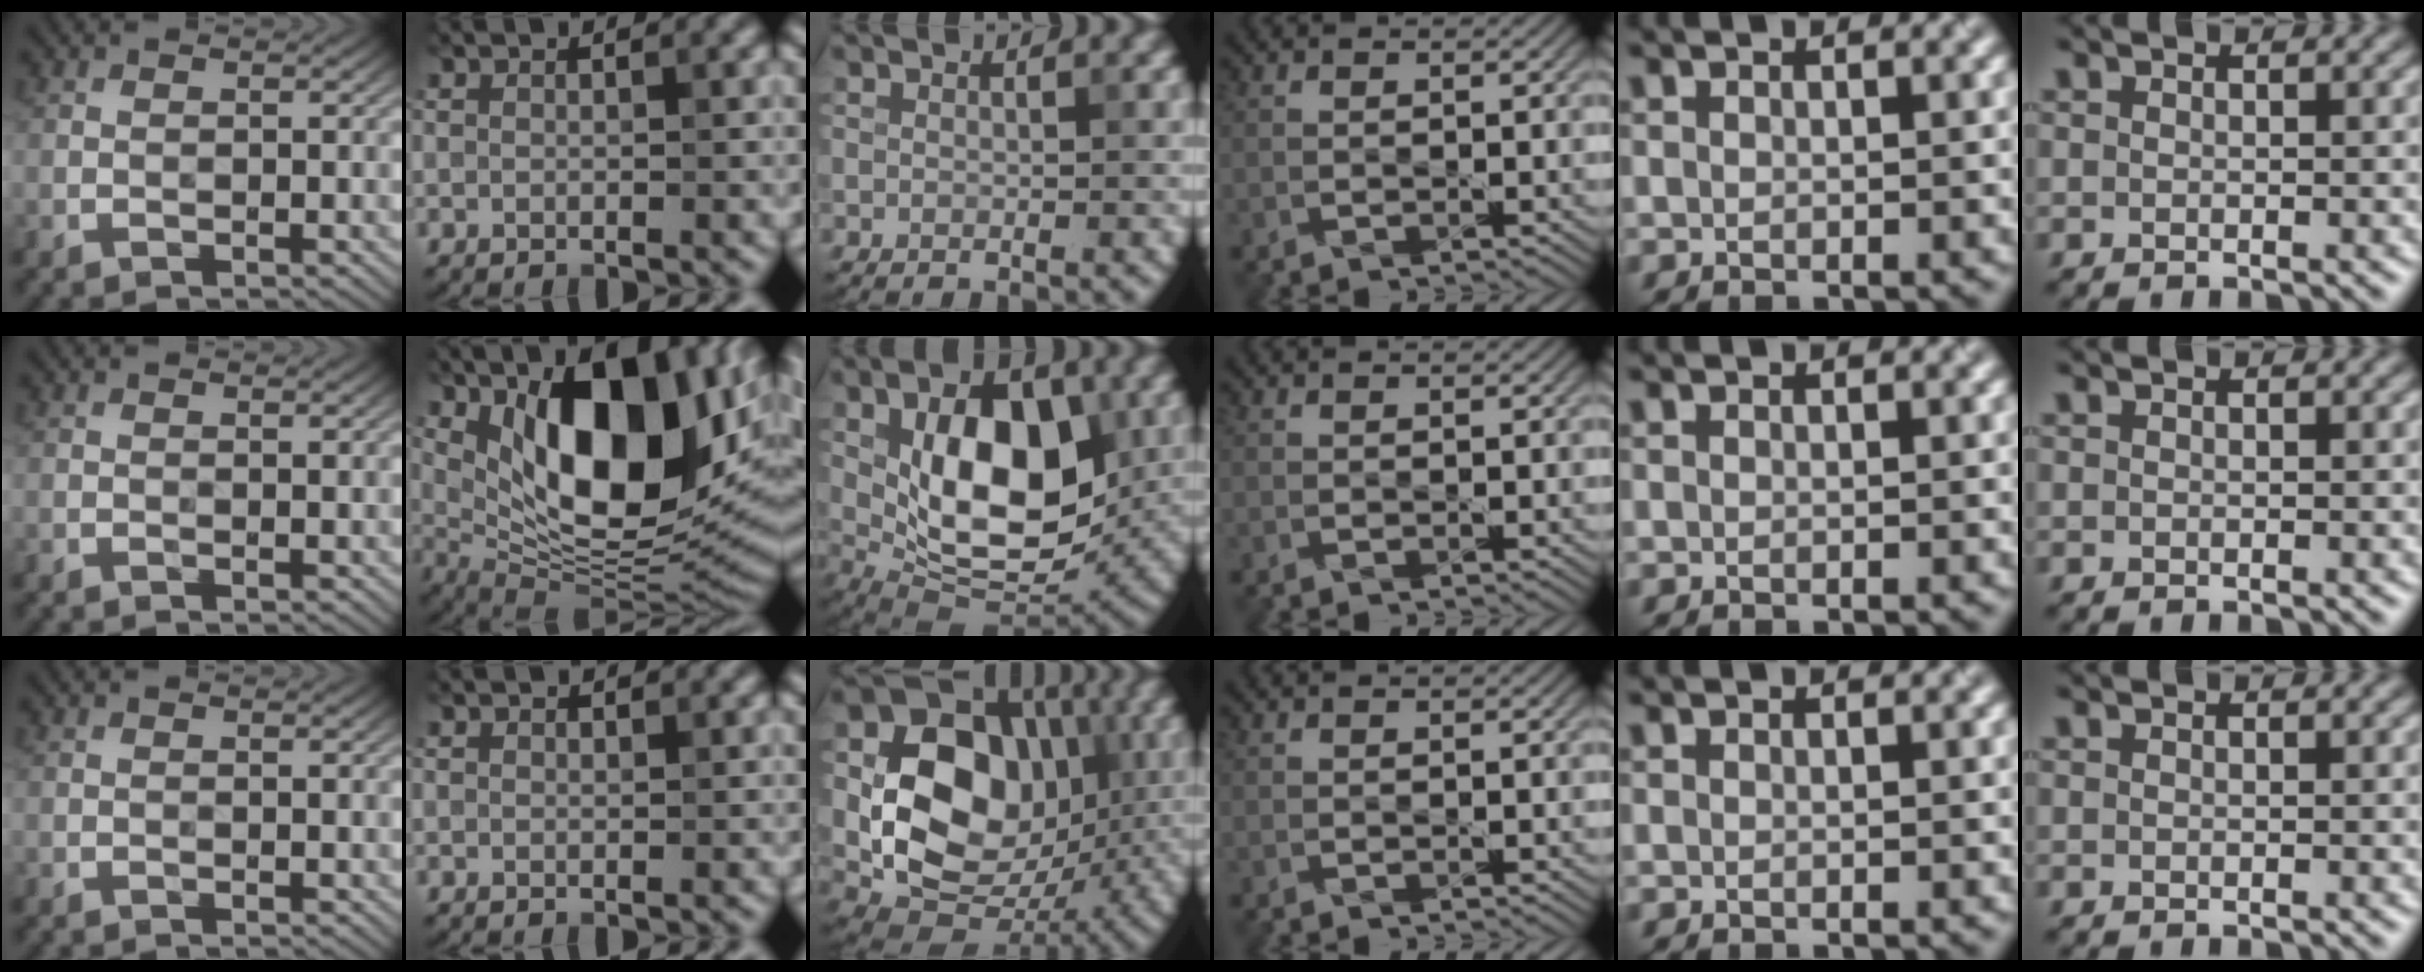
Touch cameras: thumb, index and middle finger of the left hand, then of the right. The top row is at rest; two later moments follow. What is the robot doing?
{"motion": "pour", "object": "kettle"}